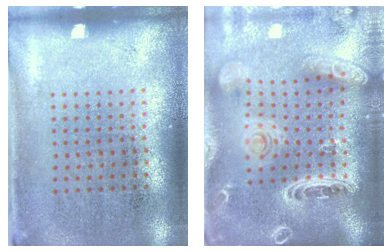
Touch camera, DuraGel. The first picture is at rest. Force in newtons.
{"total": 3.5, "press": 2.7, "slide": 2.1}